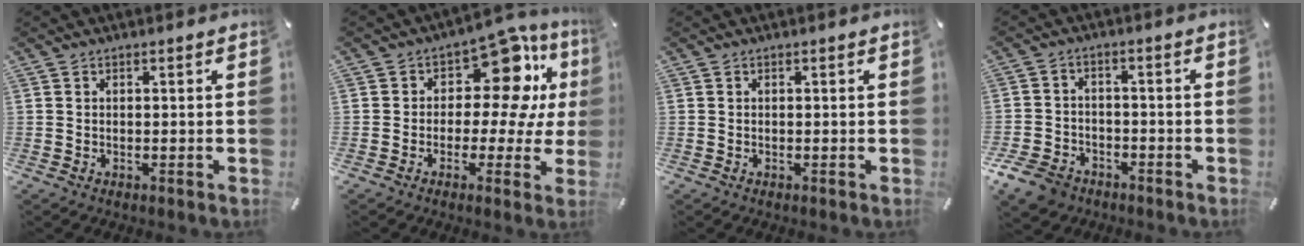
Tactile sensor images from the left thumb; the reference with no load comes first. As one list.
[{"total": 15.7, "force": [6.4, 9.0, 11.2], "torque": [-0.173, -0.049, 0.108]}, {"total": 0.0}, {"total": 7.4, "force": [-5.3, 4.7, 2.3], "torque": [-0.056, 0.028, -0.105]}]